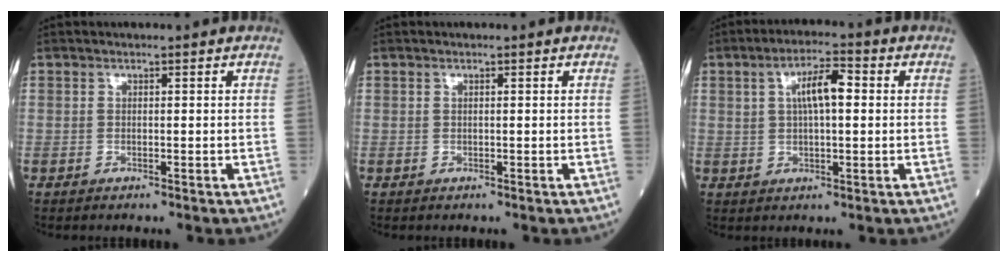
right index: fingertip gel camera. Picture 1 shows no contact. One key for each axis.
{"total": 0.0}
{"total": 6.5, "fx": 1.5, "fy": 1.8, "fz": 6.1, "tx": -0.108, "ty": 0.015, "tz": 0.027}